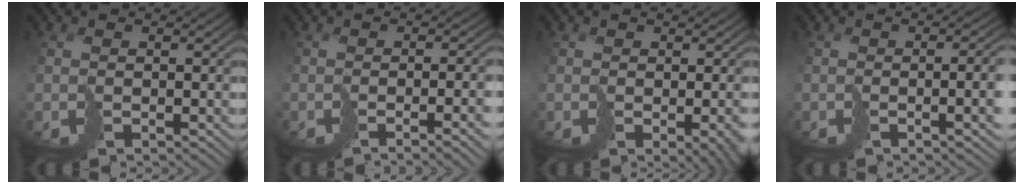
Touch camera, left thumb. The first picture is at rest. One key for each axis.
{"total": 5.5, "fx": -1.9, "fy": 1.3, "fz": 5.0, "tx": -0.058, "ty": -0.007, "tz": -0.024}
{"total": 2.9, "fx": -1.0, "fy": 0.8, "fz": 2.5, "tx": -0.033, "ty": -0.011, "tz": -0.011}
{"total": 6.8, "fx": -1.0, "fy": 2.1, "fz": 6.4, "tx": -0.075, "ty": -0.005, "tz": -0.010}